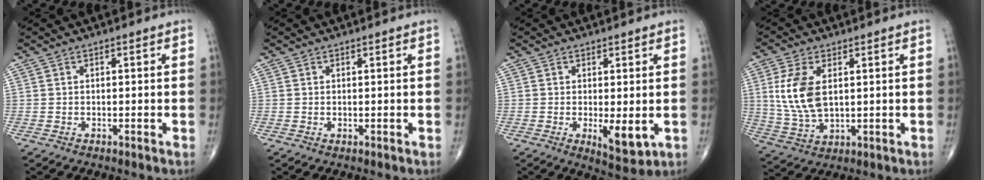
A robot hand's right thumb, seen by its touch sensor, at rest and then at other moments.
{"total": 0.0}
{"total": 5.5, "force": [-0.8, 2.0, 5.1], "torque": [-0.072, -0.018, -0.004]}
{"total": 10.5, "force": [2.1, 5.7, 8.5], "torque": [-0.180, -0.011, 0.049]}